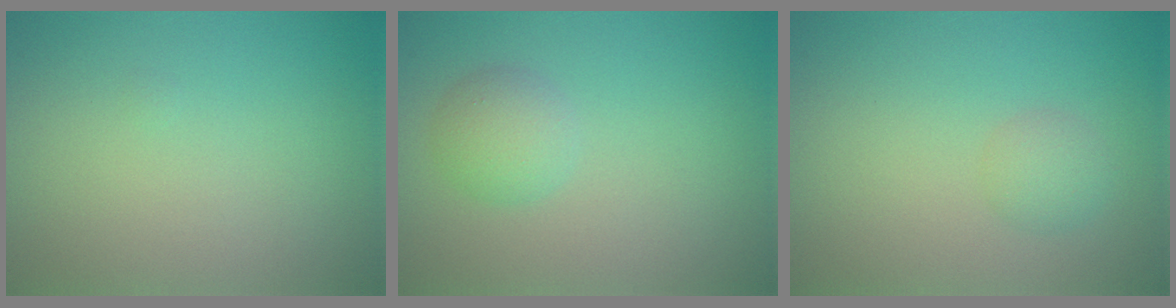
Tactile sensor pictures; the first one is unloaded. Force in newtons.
{"total": 2.2, "press": 2.2, "slide": 0.1}
{"total": 1.5, "press": 1.5, "slide": 0.0}